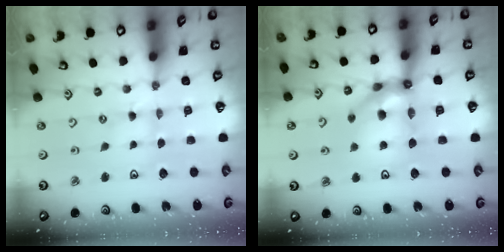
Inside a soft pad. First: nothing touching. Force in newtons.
{"total": 13.6, "press": 13.6, "slide": 1.4}